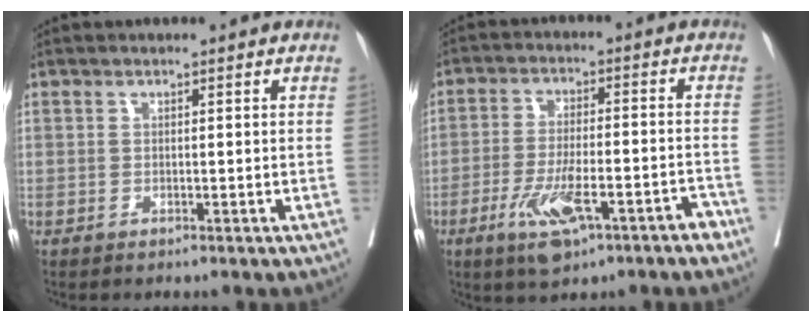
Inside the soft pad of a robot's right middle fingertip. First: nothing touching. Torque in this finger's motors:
{"motor_torque": [1.09, -1.05, 0.22, 0.14]}